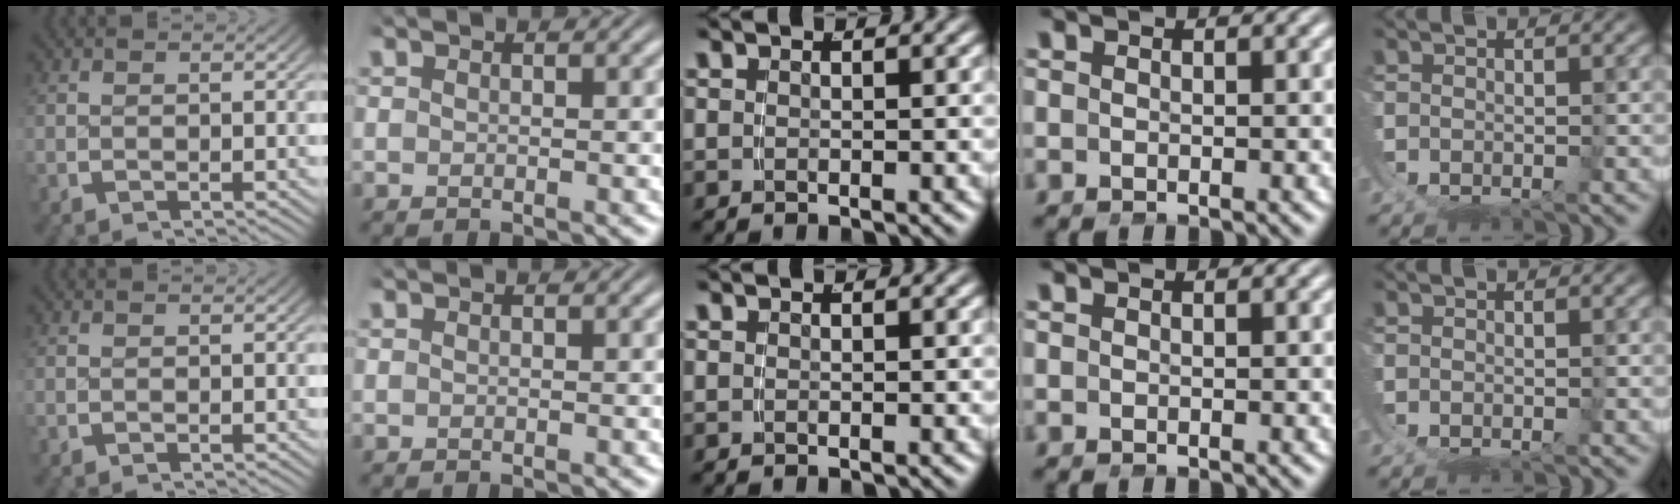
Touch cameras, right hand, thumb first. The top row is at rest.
{}